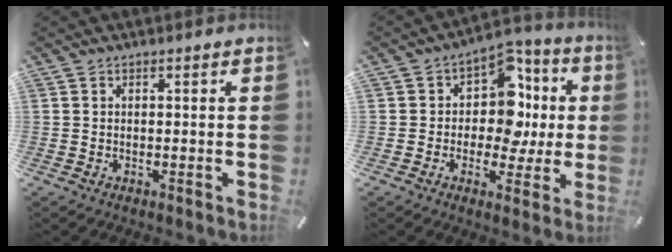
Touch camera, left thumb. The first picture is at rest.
{"total": 13.1, "force": [1.4, 9.8, 8.6], "torque": [-0.122, -0.010, 0.025]}